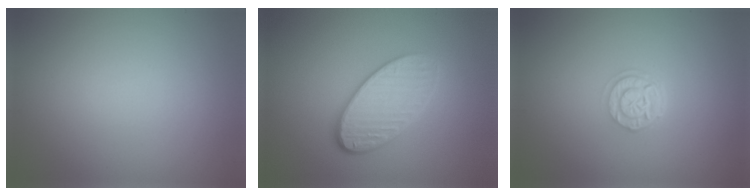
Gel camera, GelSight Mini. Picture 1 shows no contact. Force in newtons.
{"total": 4.5, "press": 3.6, "slide": 2.8}
{"total": 2.6, "press": 2.1, "slide": 1.5}